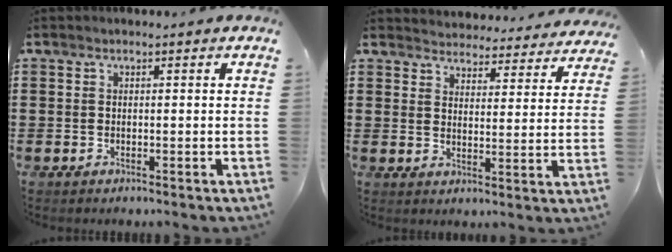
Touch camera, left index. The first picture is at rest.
{"total": 4.1, "force": [4.1, 0.1, -0.3], "torque": [-0.009, -0.034, 0.069]}